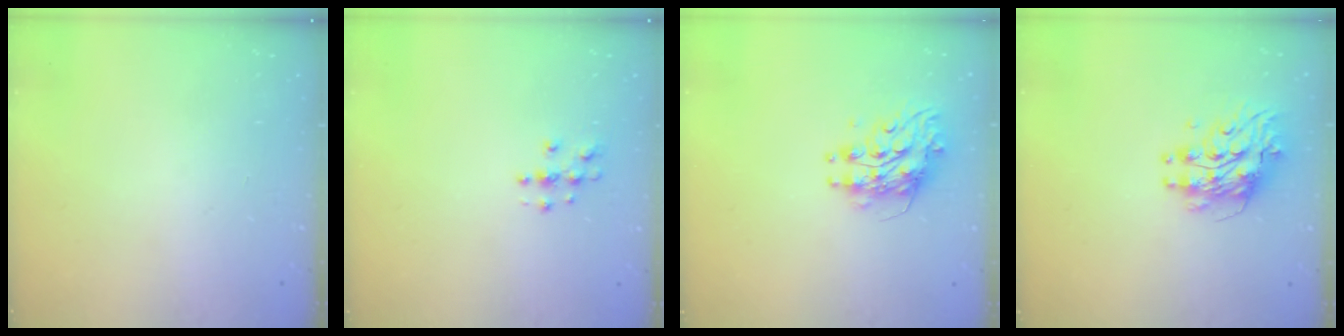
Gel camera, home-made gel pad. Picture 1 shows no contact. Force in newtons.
{"total": 3.7, "press": 3.7, "slide": 0.2}
{"total": 8.9, "press": 8.9, "slide": 0.5}
{"total": 9.4, "press": 9.3, "slide": 0.9}